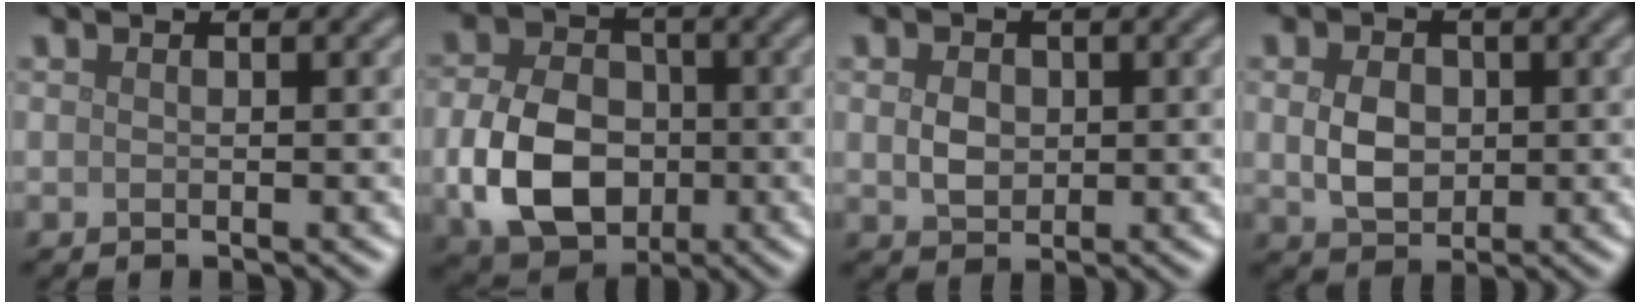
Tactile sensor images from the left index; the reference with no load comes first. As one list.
[{"total": 8.6, "force": [-1.6, 6.3, 5.6], "torque": [-0.120, -0.011, -0.035]}, {"total": 2.4, "force": [0.2, 1.9, 1.4], "torque": [-0.029, 0.000, 0.003]}, {"total": 3.5, "force": [0.1, 2.6, 2.3], "torque": [-0.048, -0.002, 0.000]}]